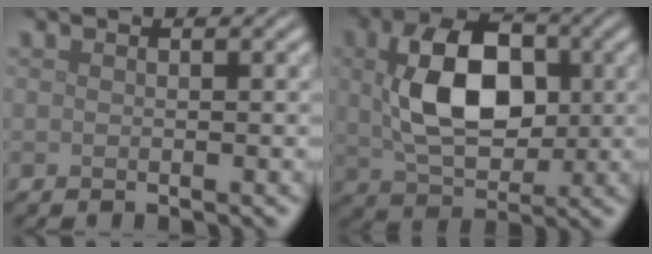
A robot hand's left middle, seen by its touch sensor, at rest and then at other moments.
{"total": 8.9, "force": [1.1, 5.6, 6.9], "torque": [-0.131, 0.008, 0.018]}